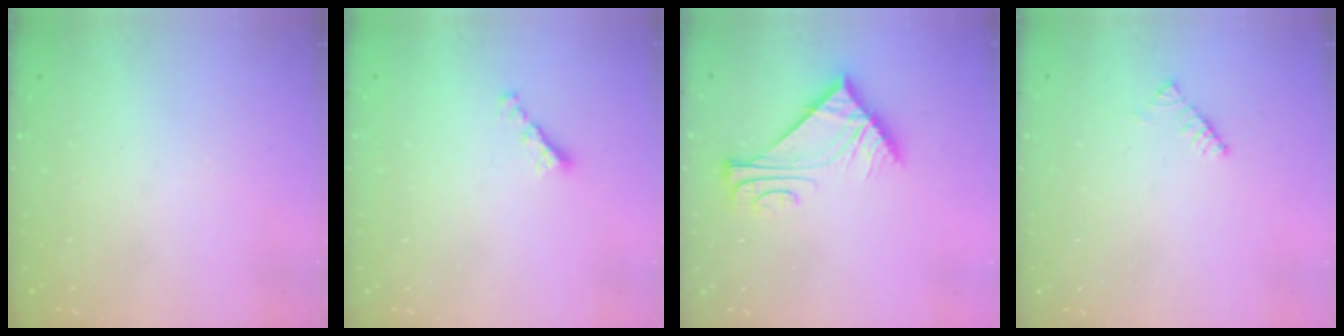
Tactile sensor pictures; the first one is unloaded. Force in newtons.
{"total": 2.2, "press": 2.1, "slide": 0.5}
{"total": 6.9, "press": 6.8, "slide": 0.8}
{"total": 2.9, "press": 2.9, "slide": 0.5}